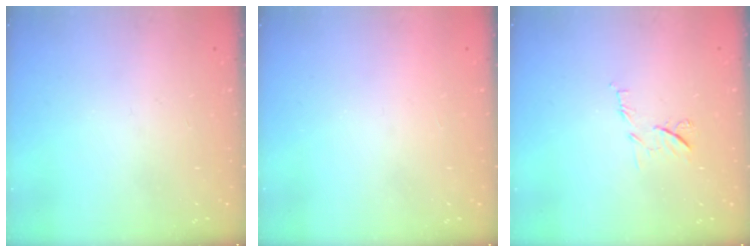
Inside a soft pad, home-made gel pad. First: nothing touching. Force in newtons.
{"total": 1.6, "press": 1.6, "slide": 0.1}
{"total": 6.2, "press": 6.2, "slide": 0.7}